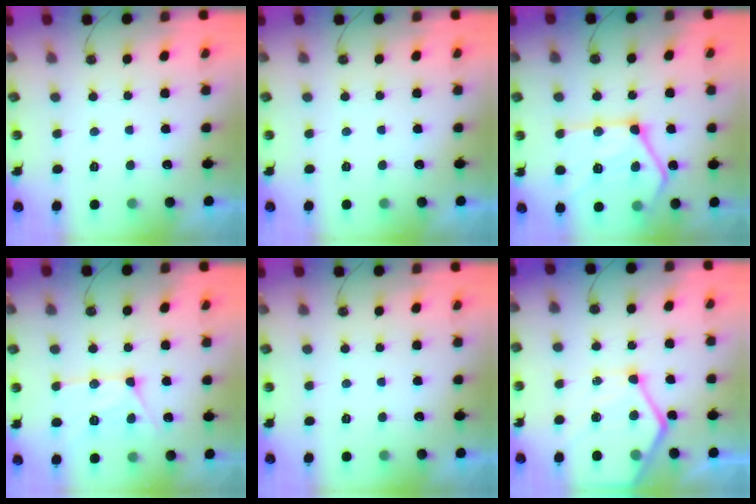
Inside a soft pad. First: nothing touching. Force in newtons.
{"total": 0.0}
{"total": 23.1, "press": 23.1, "slide": 2.0}
{"total": 14.0, "press": 14.0, "slide": 1.2}
{"total": 0.0}
{"total": 16.0, "press": 16.0, "slide": 1.6}